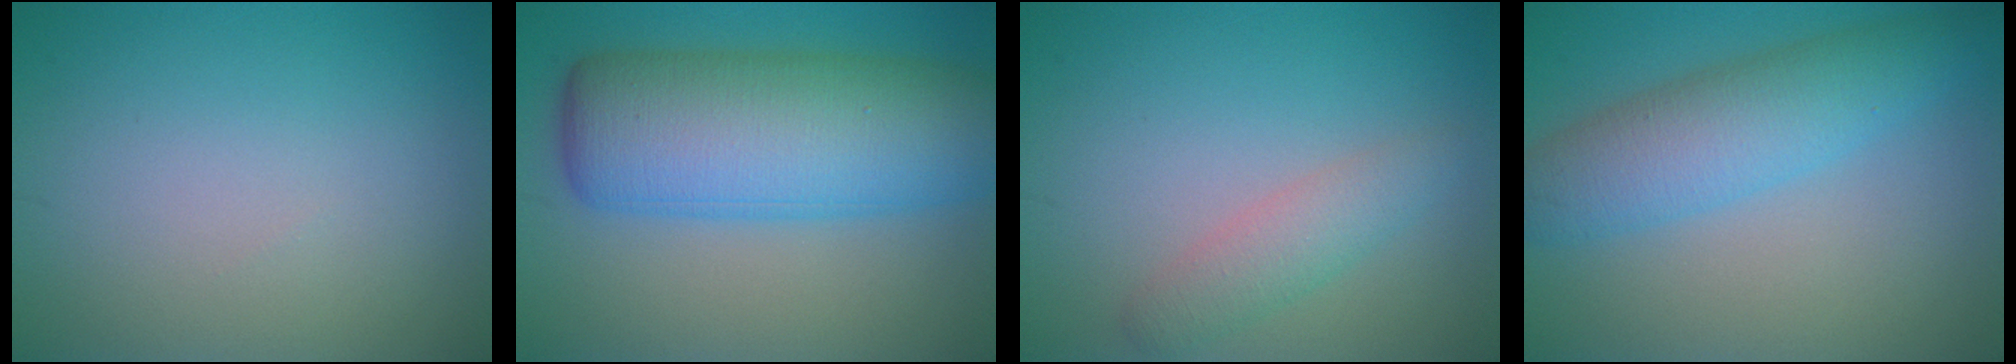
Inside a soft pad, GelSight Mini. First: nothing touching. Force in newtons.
{"total": 12.2, "press": 12.2, "slide": 0.3}
{"total": 2.5, "press": 2.5, "slide": 0.2}
{"total": 5.7, "press": 5.7, "slide": 0.3}